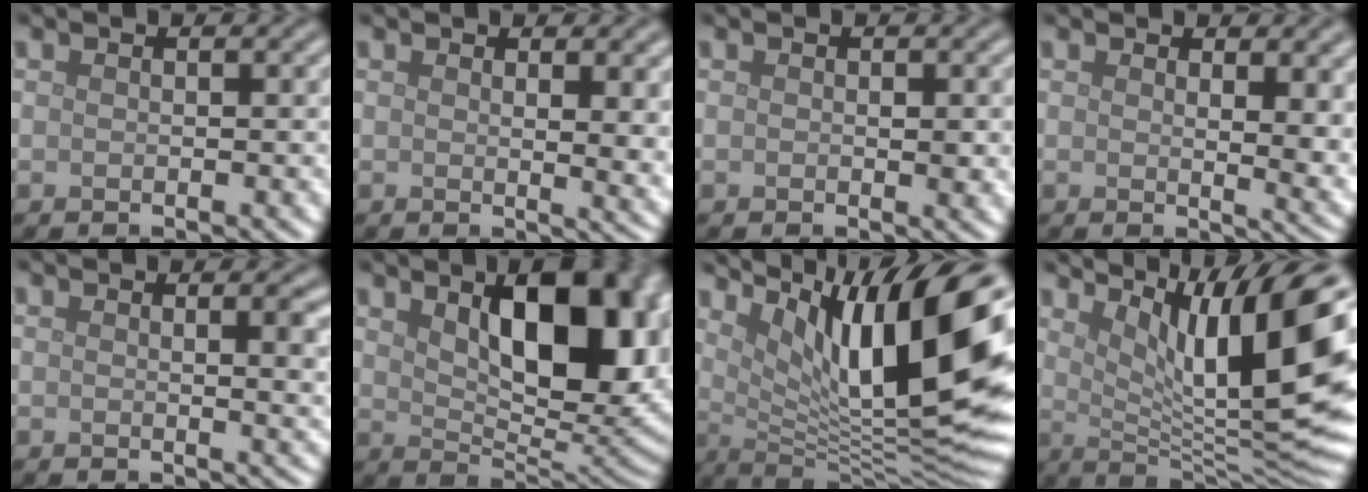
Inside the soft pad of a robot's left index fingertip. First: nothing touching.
{"total": 3.8, "force": [1.6, 1.4, 3.2], "torque": [-0.034, -0.004, 0.026]}
{"total": 1.1, "force": [0.1, 0.4, 1.0], "torque": [-0.016, -0.003, 0.001]}
{"total": 4.9, "force": [2.0, 1.9, 4.1], "torque": [-0.038, -0.006, 0.035]}
{"total": 4.0, "force": [1.3, 1.5, 3.4], "torque": [-0.029, 0.003, 0.017]}
{"total": 13.4, "force": [4.0, 6.4, 11.0], "torque": [-0.130, 0.001, 0.067]}
{"total": 15.9, "force": [5.9, 4.6, 14.0], "torque": [-0.199, 0.008, 0.108]}
{"total": 14.6, "force": [4.9, 3.8, 13.2], "torque": [-0.175, 0.003, 0.088]}